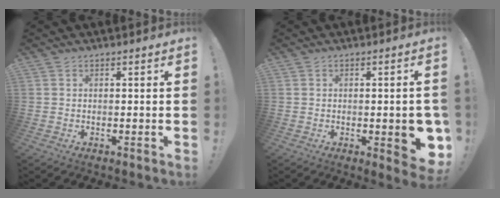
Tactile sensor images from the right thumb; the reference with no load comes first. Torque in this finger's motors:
{"motor_torque": [0.83, 1.61, 0.75, -0.66, 0.20]}